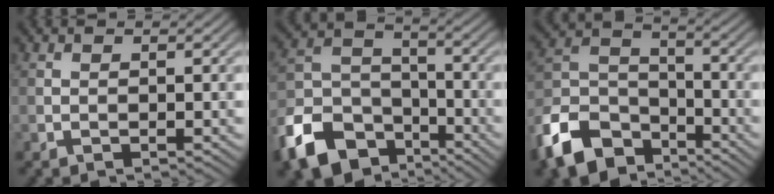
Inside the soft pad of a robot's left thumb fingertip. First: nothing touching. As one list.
[{"total": 13.7, "force": [-8.1, 8.9, 6.7], "torque": [-0.179, -0.027, -0.159]}, {"total": 13.3, "force": [-8.6, 7.8, 6.4], "torque": [-0.167, -0.018, -0.181]}]